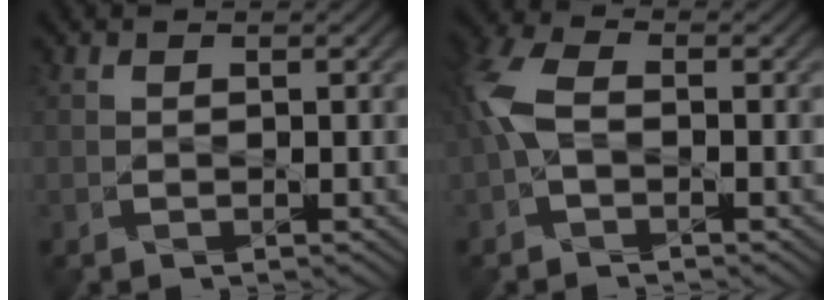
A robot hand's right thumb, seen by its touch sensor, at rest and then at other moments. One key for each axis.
{"total": 5.9, "fx": -0.8, "fy": 3.2, "fz": 4.9, "tx": -0.141, "ty": 0.010, "tz": -0.025}